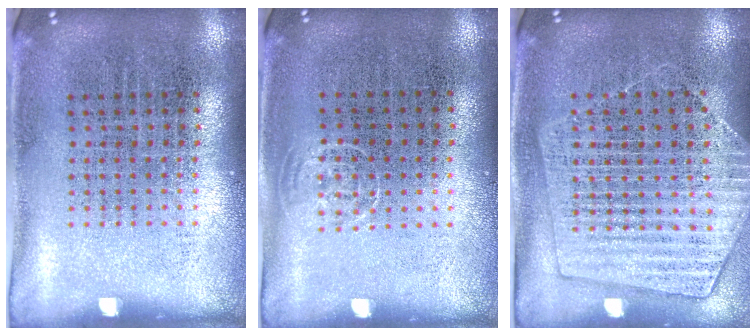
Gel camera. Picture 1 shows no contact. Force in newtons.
{"total": 0.7, "press": 0.5, "slide": 0.4}
{"total": 1.5, "press": 1.5, "slide": 0.2}